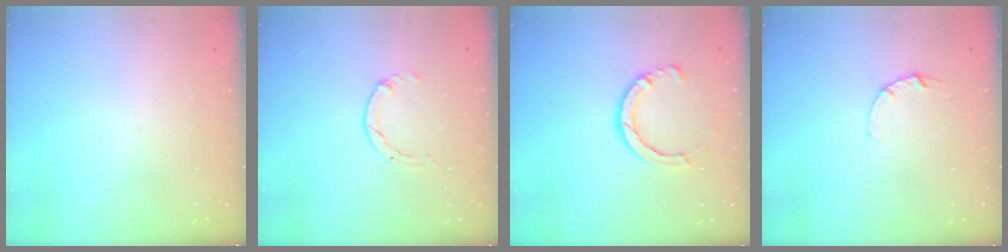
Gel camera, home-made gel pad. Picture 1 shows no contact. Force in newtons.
{"total": 0.0}
{"total": 6.4, "press": 6.4, "slide": 0.7}
{"total": 3.2, "press": 3.2, "slide": 0.4}